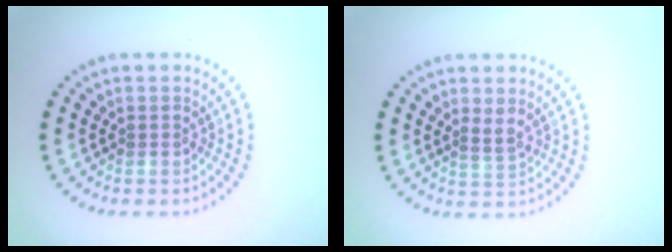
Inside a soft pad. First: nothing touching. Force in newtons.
{"total": 1.2, "press": 0.9, "slide": 0.8}